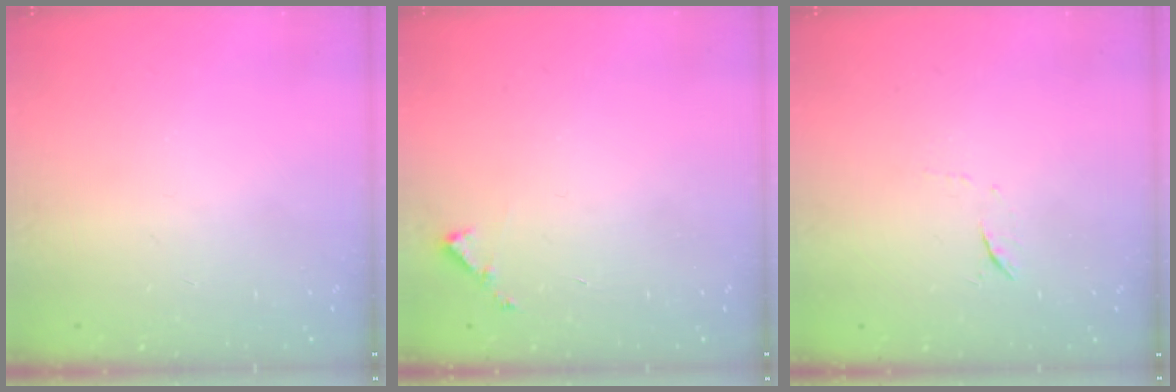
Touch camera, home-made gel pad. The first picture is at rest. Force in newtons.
{"total": 3.6, "press": 3.6, "slide": 0.3}
{"total": 5.0, "press": 4.8, "slide": 1.4}